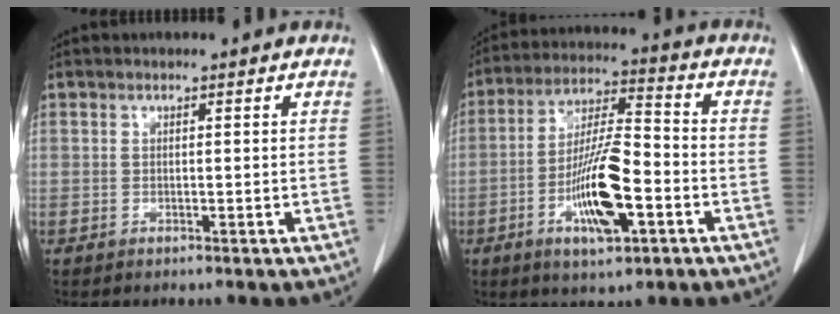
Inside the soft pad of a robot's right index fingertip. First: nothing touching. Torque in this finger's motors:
{"motor_torque": [2.14, 0.00, 0.39, 0.21]}